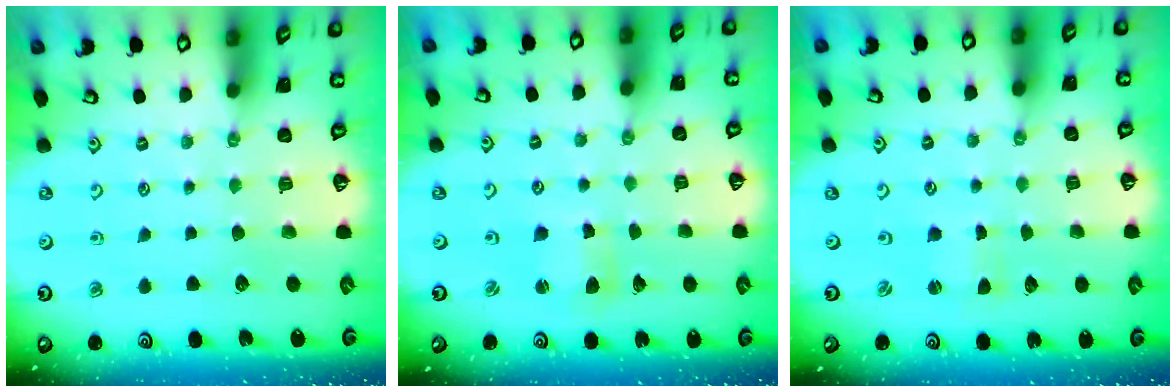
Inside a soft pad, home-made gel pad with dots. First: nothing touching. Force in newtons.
{"total": 4.2, "press": 4.2, "slide": 0.5}
{"total": 0.0}